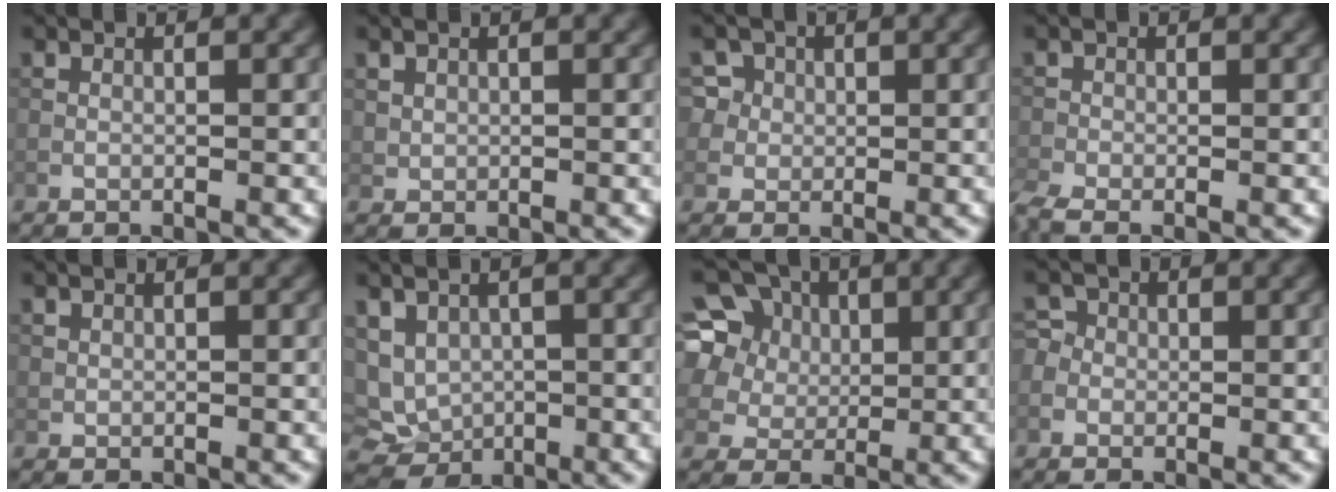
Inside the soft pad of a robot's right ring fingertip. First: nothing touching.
{"total": 0.9, "force": [0.4, 0.7, 0.1], "torque": [-0.003, -0.004, 0.014]}
{"total": 5.7, "force": [2.0, 5.0, 2.0], "torque": [-0.037, 0.026, 0.022]}
{"total": 3.2, "force": [-2.4, 1.1, 1.8], "torque": [-0.039, -0.013, -0.057]}
{"total": 0.5, "force": [0.3, 0.4, 0.0], "torque": [0.001, -0.003, 0.009]}
{"total": 6.1, "force": [0.1, 5.1, 3.2], "torque": [-0.054, 0.003, 0.002]}
{"total": 13.1, "force": [5.0, 10.2, 6.5], "torque": [-0.163, 0.031, 0.087]}
{"total": 2.7, "force": [-0.3, 2.6, 0.7], "torque": [-0.003, 0.012, -0.028]}